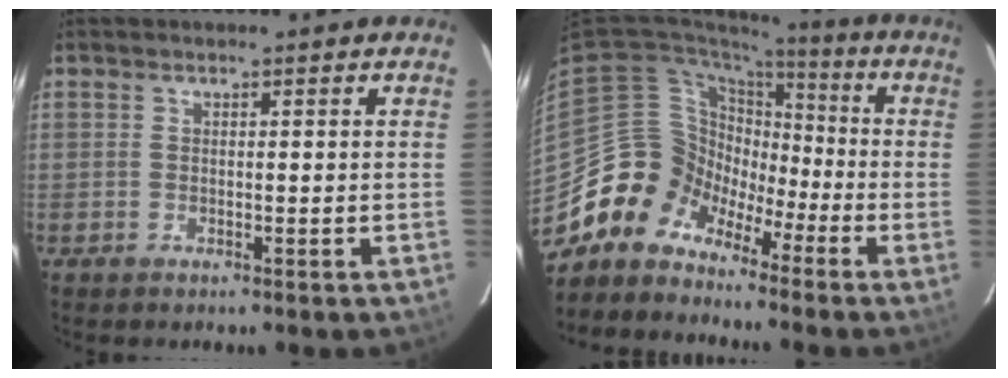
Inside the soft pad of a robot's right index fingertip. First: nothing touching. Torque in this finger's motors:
{"motor_torque": [0.91, -1.12, -0.06, -0.18]}